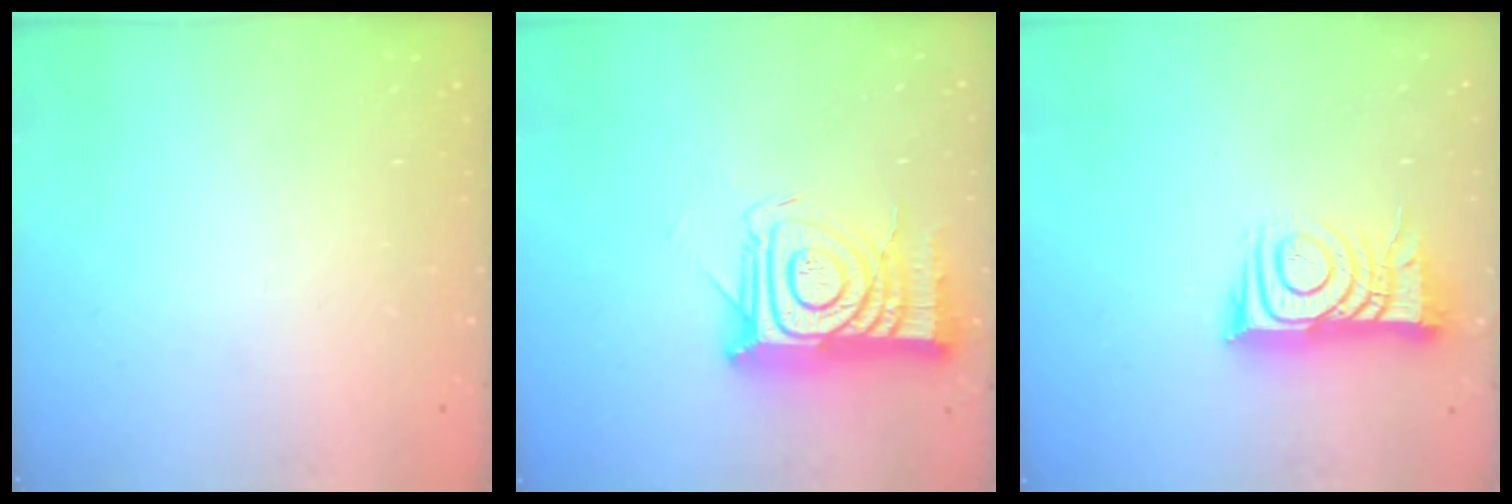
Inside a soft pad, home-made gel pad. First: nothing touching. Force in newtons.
{"total": 16.2, "press": 16.2, "slide": 1.1}
{"total": 10.6, "press": 10.5, "slide": 1.1}